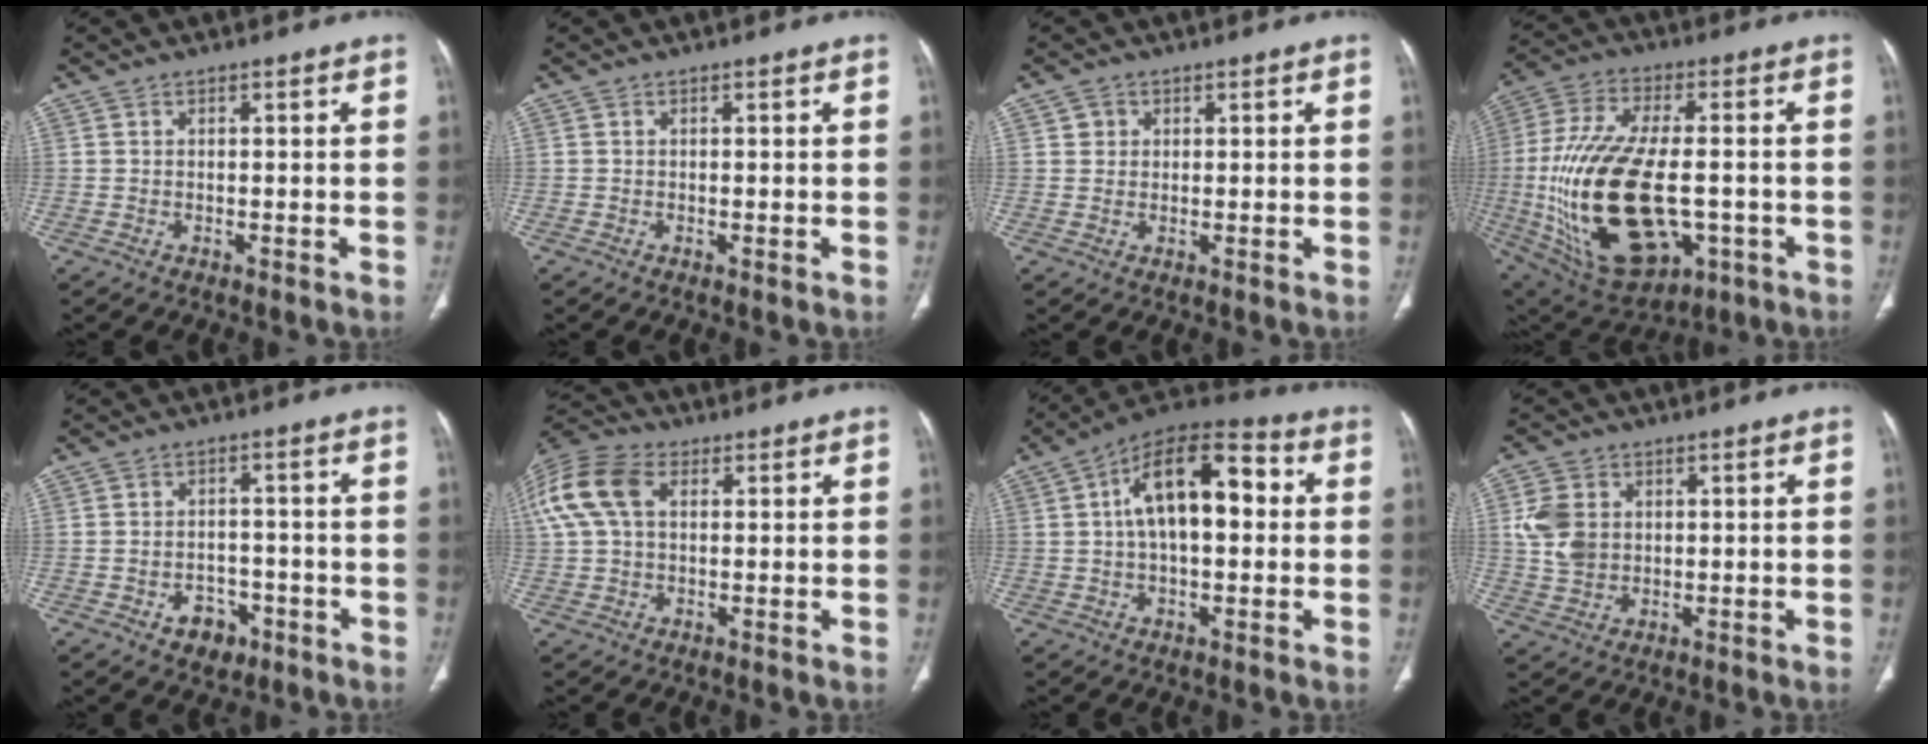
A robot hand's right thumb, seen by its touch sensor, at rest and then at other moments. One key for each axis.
{"total": 0.0}
{"total": 2.0, "fx": 0.8, "fy": 1.8, "fz": 0.4, "tx": 0.007, "ty": -0.001, "tz": 0.008}
{"total": 27.8, "fx": -4.2, "fy": 14.5, "fz": 23.4, "tx": -0.492, "ty": -0.010, "tz": -0.043}
{"total": 5.5, "fx": -2.6, "fy": 4.0, "fz": 2.6, "tx": -0.017, "ty": 0.023, "tz": -0.031}
{"total": 15.8, "fx": 4.7, "fy": 10.5, "fz": 10.9, "tx": -0.264, "ty": 0.038, "tz": 0.085}
{"total": 16.6, "fx": 2.6, "fy": 8.4, "fz": 14.0, "tx": -0.215, "ty": 0.036, "tz": 0.035}
{"total": 7.8, "fx": 1.3, "fy": 6.1, "fz": 4.6, "tx": -0.079, "ty": -0.004, "tz": 0.031}